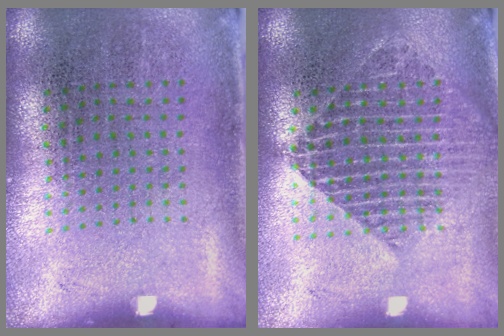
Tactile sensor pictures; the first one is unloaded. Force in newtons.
{"total": 1.8, "press": 1.6, "slide": 1.0}